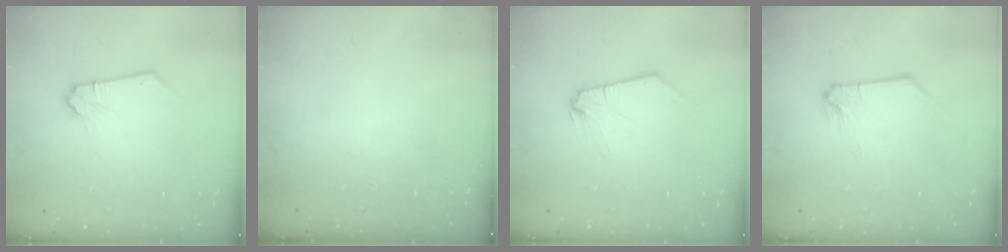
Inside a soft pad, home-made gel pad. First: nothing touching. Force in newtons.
{"total": 0.0}
{"total": 0.0}
{"total": 0.5, "press": 0.5, "slide": 0.2}